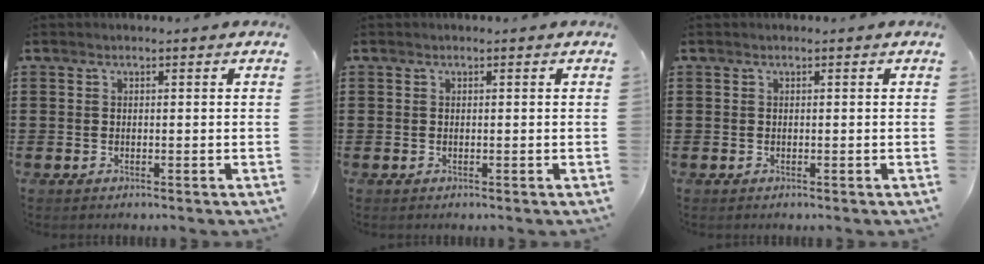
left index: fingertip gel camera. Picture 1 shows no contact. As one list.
[{"total": 0.0}, {"total": 0.0}]